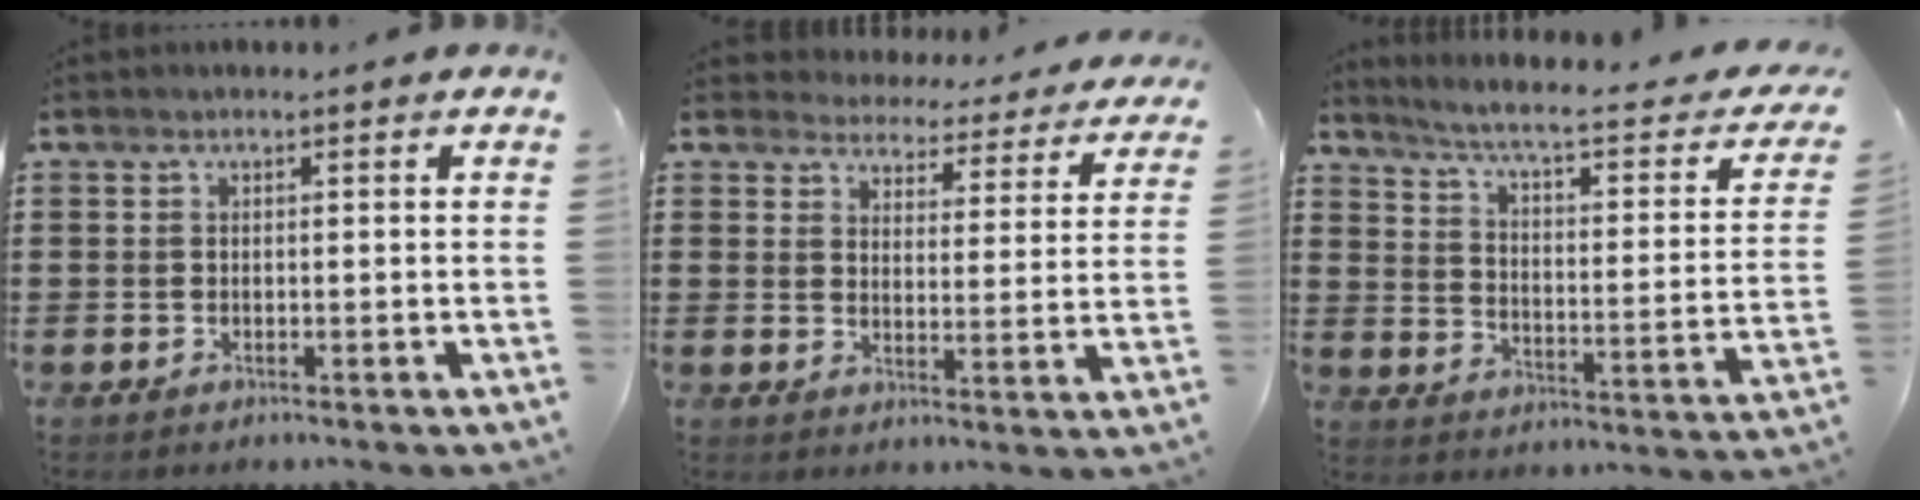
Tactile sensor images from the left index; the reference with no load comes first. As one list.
[{"total": 4.3, "force": [4.2, 0.4, -0.1], "torque": [-0.018, -0.037, 0.070]}, {"total": 5.4, "force": [3.9, -0.1, 3.6], "torque": [-0.090, -0.034, 0.056]}]